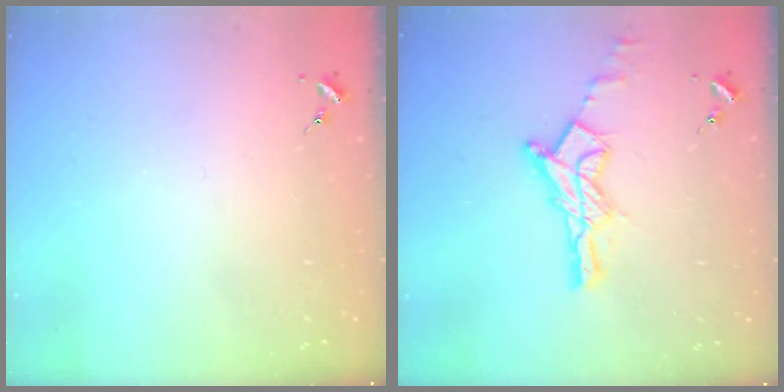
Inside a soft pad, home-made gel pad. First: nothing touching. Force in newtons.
{"total": 14.2, "press": 14.1, "slide": 1.0}